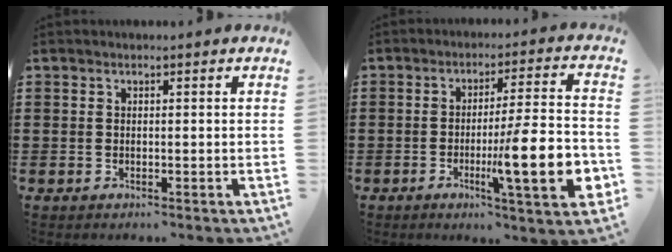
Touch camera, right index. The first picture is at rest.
{"total": 13.5, "force": [-3.8, 2.2, 12.8], "torque": [-0.198, -0.007, -0.061]}